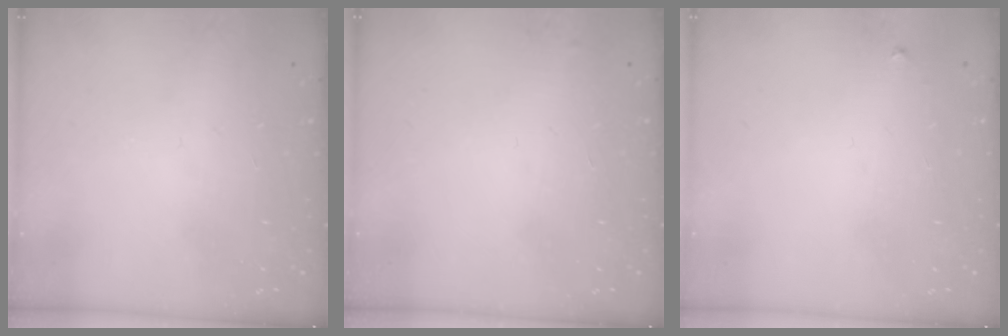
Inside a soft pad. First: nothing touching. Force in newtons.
{"total": 3.2, "press": 3.2, "slide": 0.4}
{"total": 3.3, "press": 3.3, "slide": 0.5}